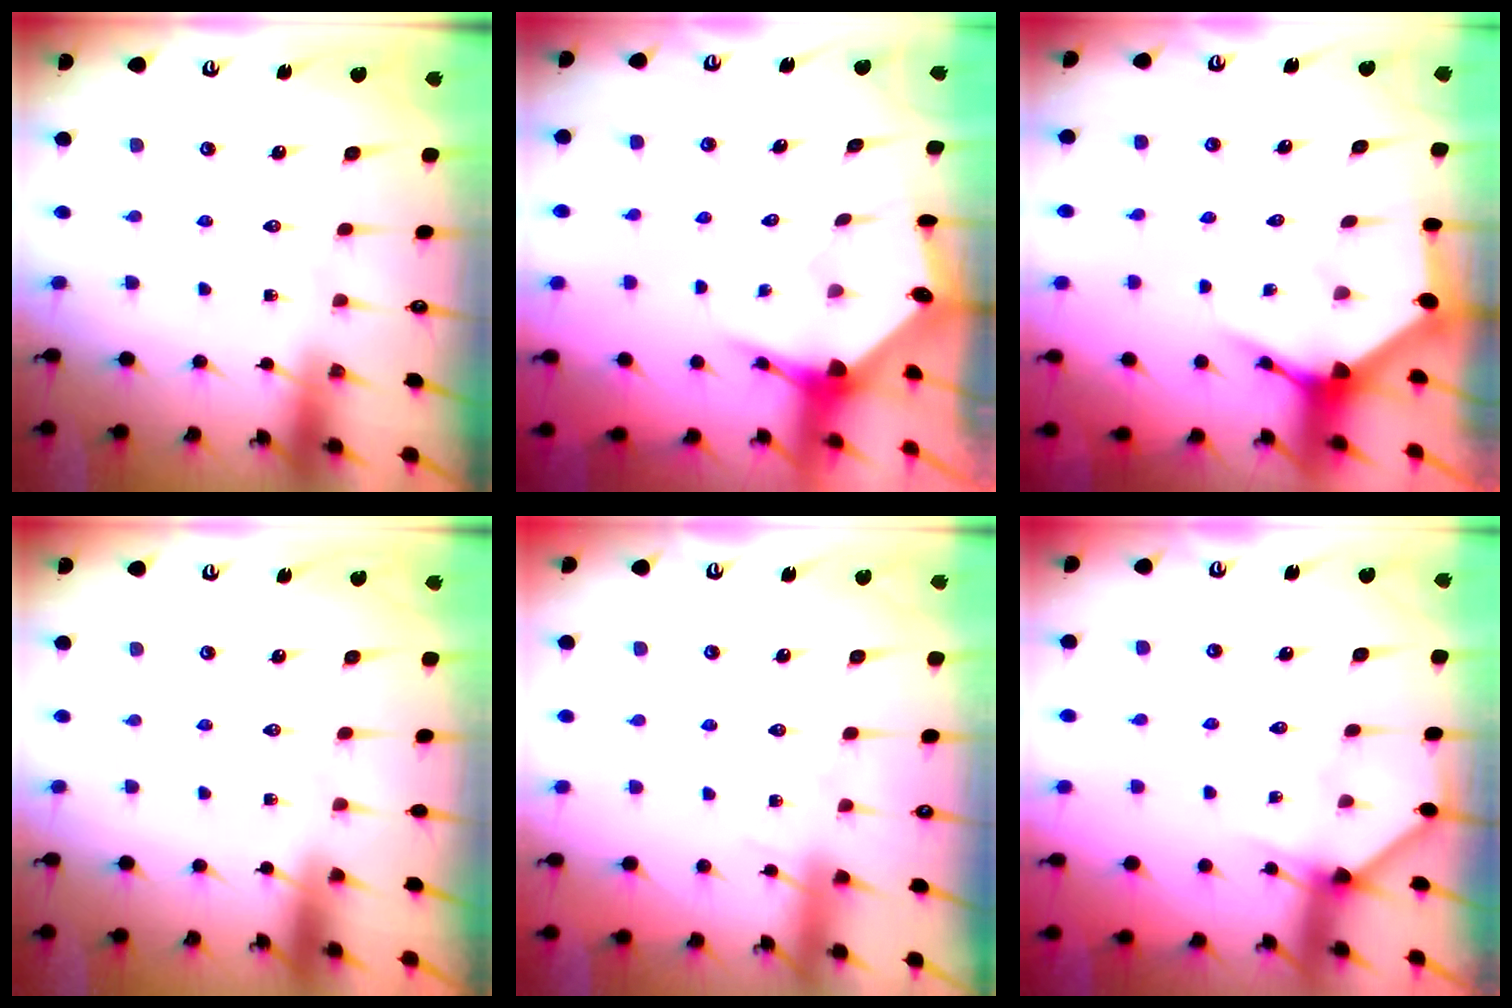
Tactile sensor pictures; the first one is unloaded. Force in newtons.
{"total": 3.6, "press": 3.6, "slide": 0.5}
{"total": 3.8, "press": 3.8, "slide": 0.4}
{"total": 0.0}
{"total": 5.8, "press": 5.7, "slide": 0.7}
{"total": 4.6, "press": 4.6, "slide": 0.5}